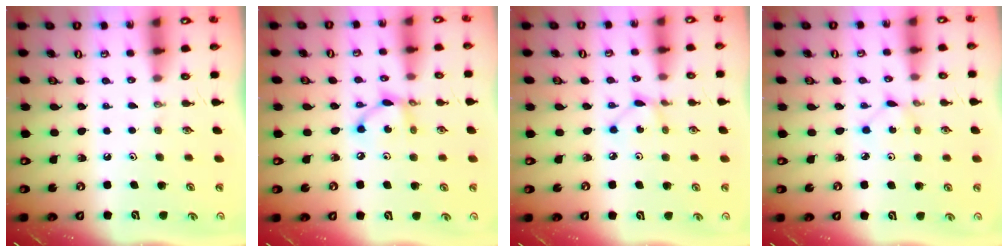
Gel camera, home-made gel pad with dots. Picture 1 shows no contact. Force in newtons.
{"total": 8.1, "press": 8.1, "slide": 0.3}
{"total": 2.4, "press": 2.4, "slide": 0.1}
{"total": 1.0, "press": 1.0, "slide": 0.1}